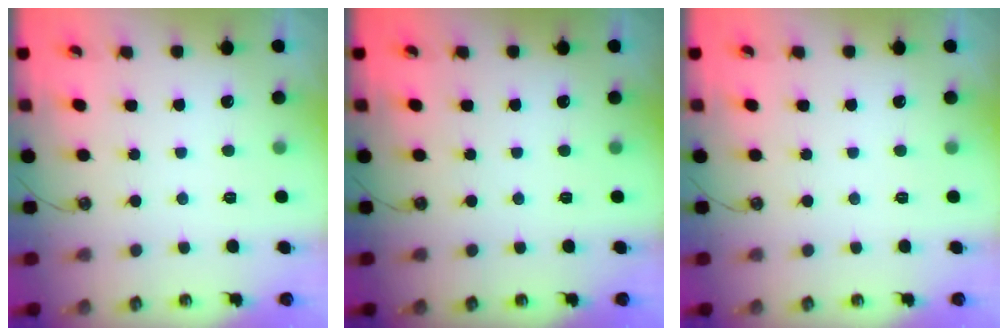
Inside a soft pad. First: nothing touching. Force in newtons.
{"total": 0.0}
{"total": 0.0}